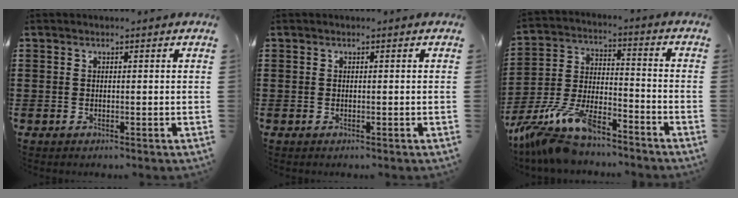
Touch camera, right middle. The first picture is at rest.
{"total": 0.0}
{"total": 11.4, "force": [-9.9, 2.5, 5.1], "torque": [-0.117, 0.016, -0.199]}